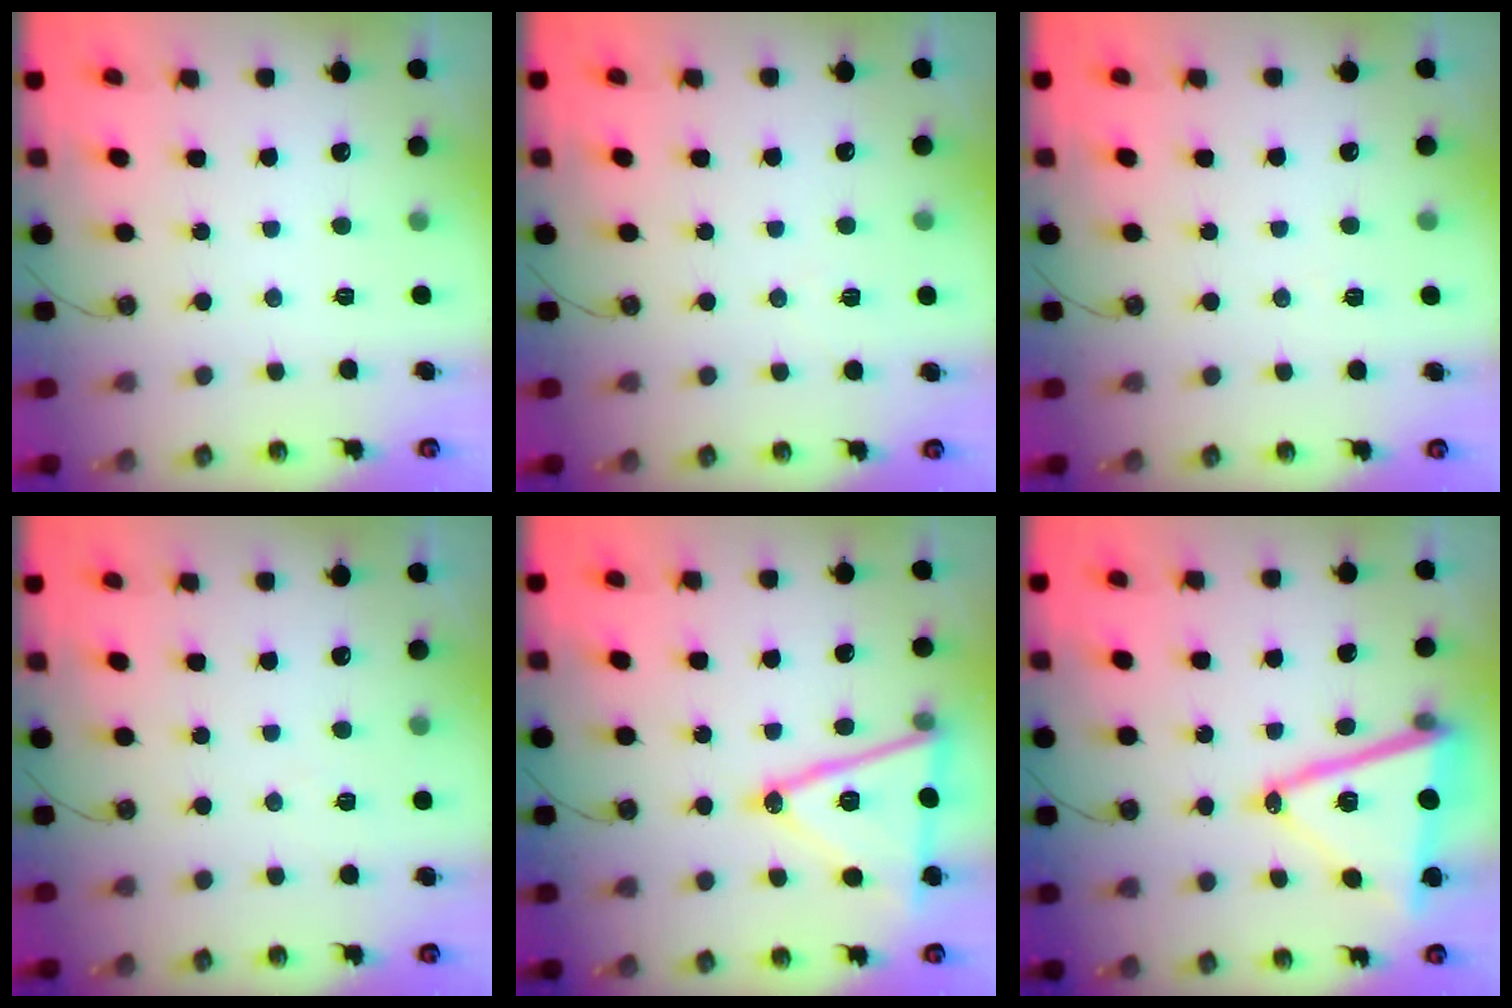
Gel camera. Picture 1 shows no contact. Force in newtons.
{"total": 6.0, "press": 4.5, "slide": 4.1}
{"total": 4.5, "press": 1.6, "slide": 4.2}
{"total": 4.7, "press": 3.8, "slide": 2.7}
{"total": 18.6, "press": 18.3, "slide": 3.3}
{"total": 18.1, "press": 18.0, "slide": 2.5}